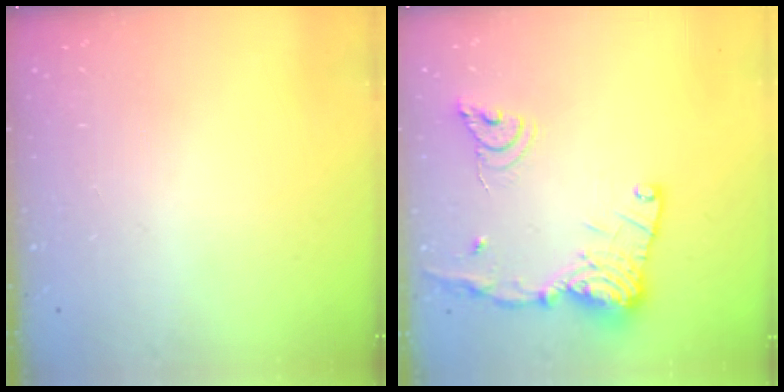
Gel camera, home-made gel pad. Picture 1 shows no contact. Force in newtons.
{"total": 17.9, "press": 17.8, "slide": 1.6}